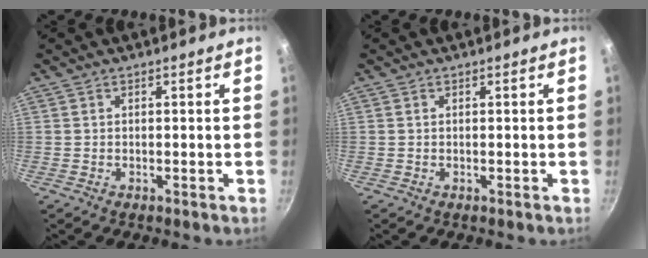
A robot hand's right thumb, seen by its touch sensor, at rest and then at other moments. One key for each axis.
{"total": 0.0}